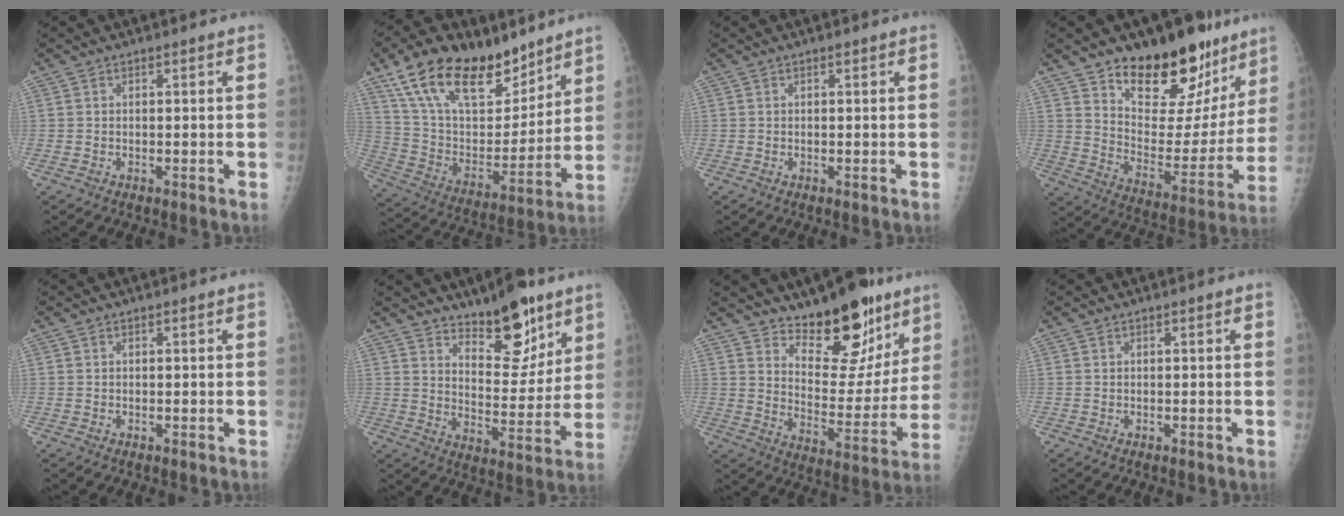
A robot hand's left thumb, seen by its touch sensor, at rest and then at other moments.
{"total": 23.7, "force": [15.9, 11.6, 13.2], "torque": [-0.194, -0.049, 0.285]}
{"total": 0.0}
{"total": 23.6, "force": [16.6, 11.8, 11.9], "torque": [-0.123, -0.102, 0.253]}
{"total": 0.0}
{"total": 13.4, "force": [9.4, 5.5, 7.8], "torque": [-0.075, -0.072, 0.153]}
{"total": 16.6, "force": [11.7, 7.4, 9.1], "torque": [-0.071, -0.089, 0.184]}
{"total": 0.0}